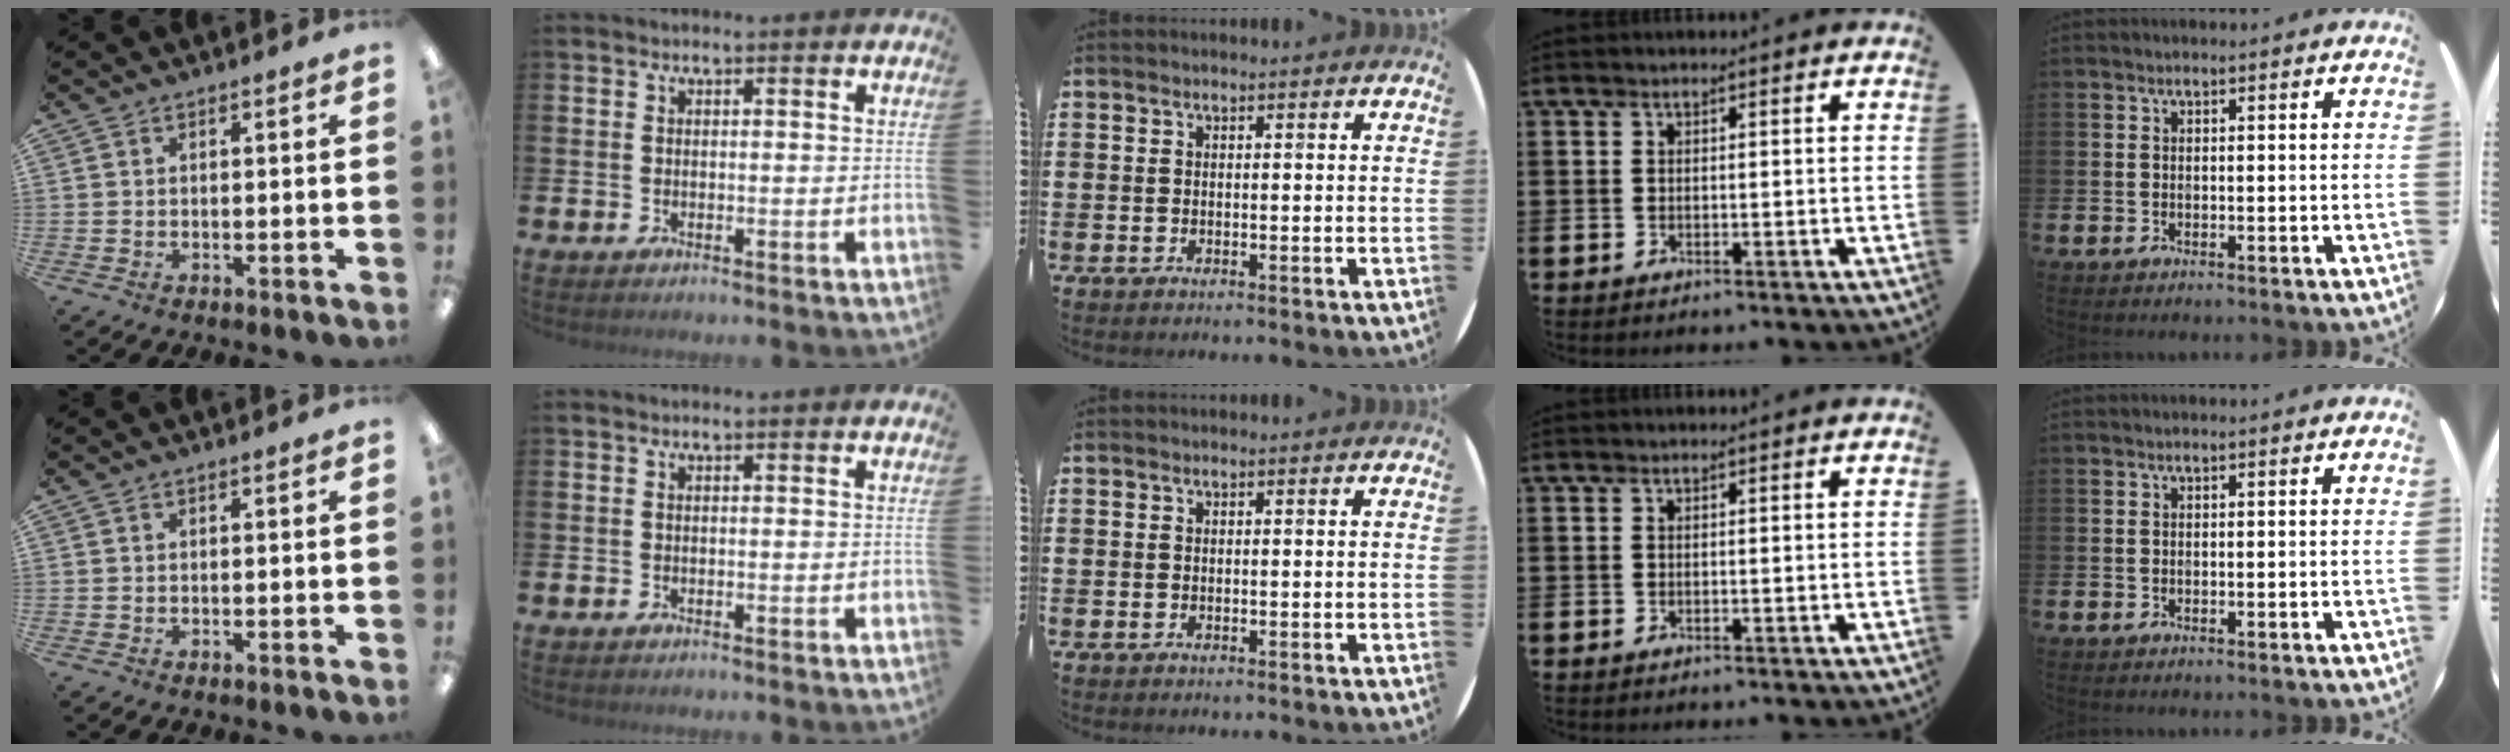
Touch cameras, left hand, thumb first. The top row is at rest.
{}